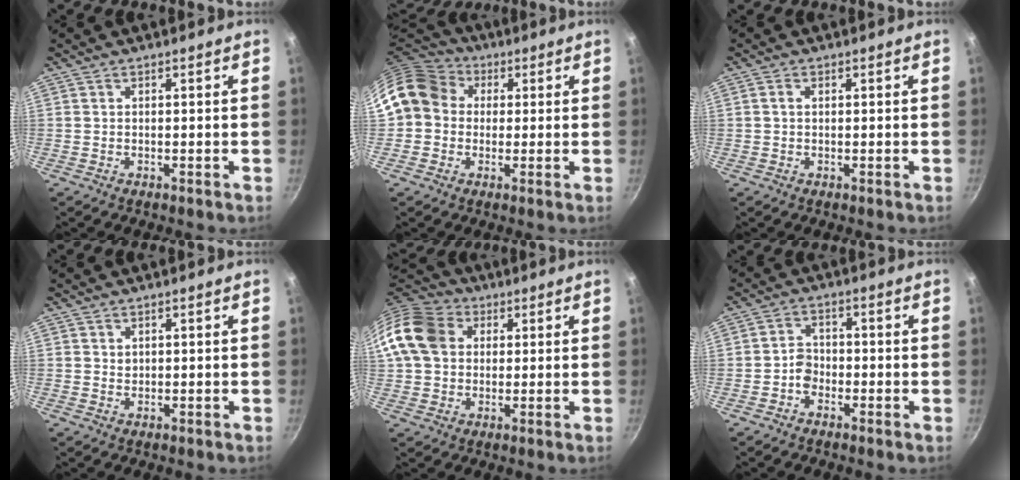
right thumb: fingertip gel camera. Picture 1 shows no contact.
{"total": 12.6, "force": [2.3, 10.8, 6.1], "torque": [-0.087, 0.029, 0.024]}
{"total": 1.1, "force": [0.2, 0.8, 0.8], "torque": [-0.013, 0.004, 0.002]}
{"total": 0.9, "force": [0.4, 0.7, 0.3], "torque": [-0.001, -0.002, 0.007]}
{"total": 13.4, "force": [3.1, 10.8, 7.4], "torque": [-0.122, 0.019, 0.043]}
{"total": 3.4, "force": [-1.7, 2.6, 1.5], "torque": [-0.007, 0.024, -0.033]}